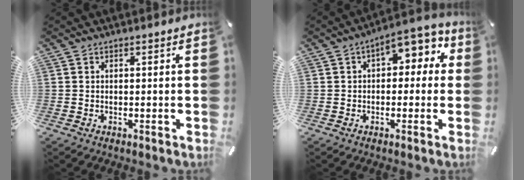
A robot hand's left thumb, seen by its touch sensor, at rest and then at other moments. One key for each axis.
{"total": 7.8, "fx": 2.9, "fy": 4.5, "fz": 5.6, "tx": -0.076, "ty": -0.013, "tz": 0.043}